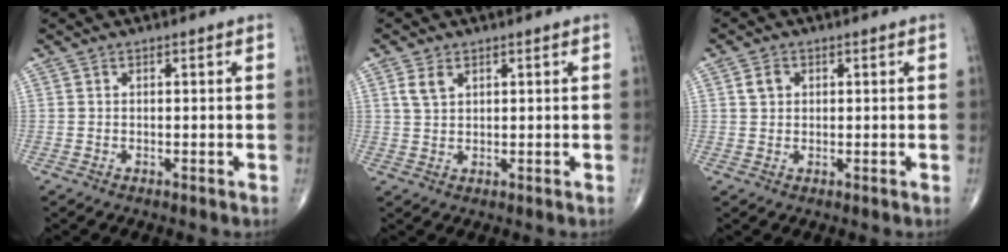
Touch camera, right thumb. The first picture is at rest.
{"total": 3.0, "force": [1.5, 1.7, 1.9], "torque": [-0.036, 0.000, 0.036]}
{"total": 2.3, "force": [0.8, 1.8, 1.1], "torque": [-0.016, 0.002, 0.014]}